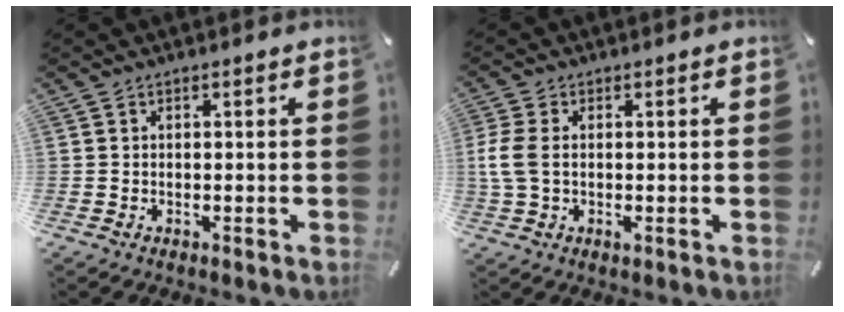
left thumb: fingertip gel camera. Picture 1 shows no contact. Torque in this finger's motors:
{"motor_torque": [0.86, 1.51, 0.38, -0.31, 0.11]}